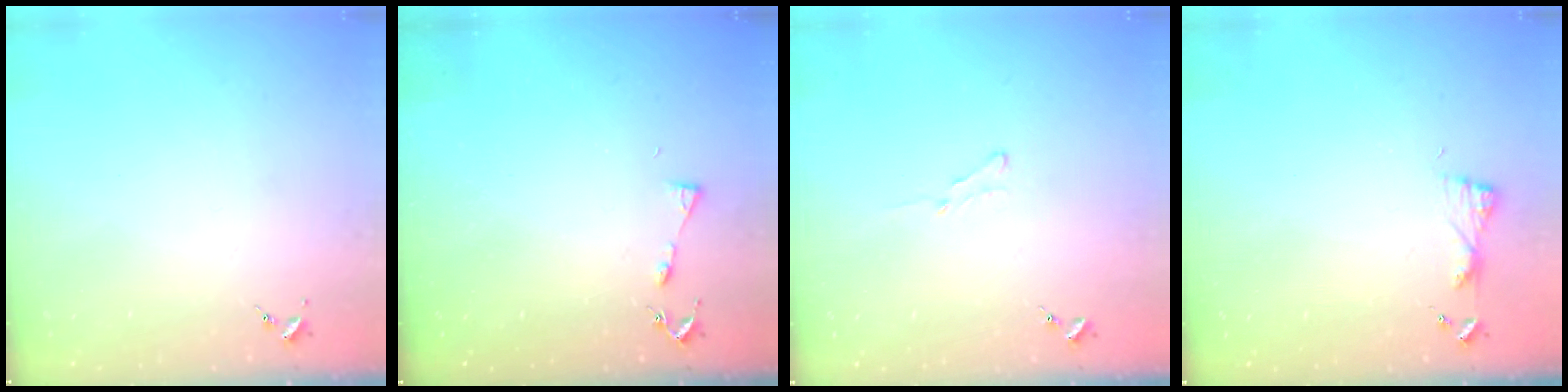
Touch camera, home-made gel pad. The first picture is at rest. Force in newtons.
{"total": 3.7, "press": 3.7, "slide": 0.5}
{"total": 3.6, "press": 3.6, "slide": 0.4}
{"total": 5.0, "press": 4.9, "slide": 0.6}